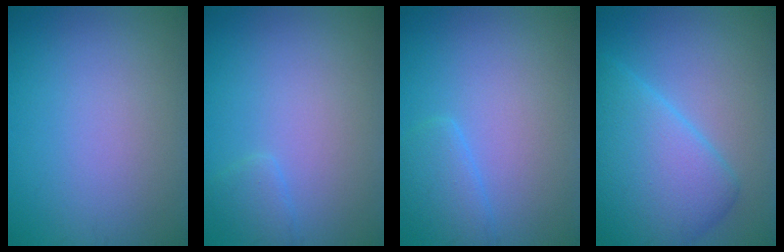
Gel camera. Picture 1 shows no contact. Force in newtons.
{"total": 1.2, "press": 1.2, "slide": 0.1}
{"total": 2.3, "press": 2.3, "slide": 0.2}
{"total": 8.3, "press": 8.3, "slide": 0.2}